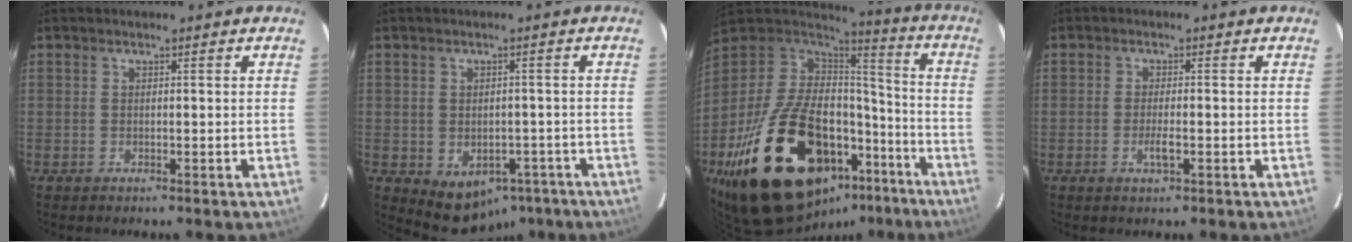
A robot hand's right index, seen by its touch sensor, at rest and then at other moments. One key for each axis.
{"total": 8.2, "fx": -4.6, "fy": 6.1, "fz": 3.0, "tx": -0.048, "ty": 0.012, "tz": -0.033}
{"total": 35.3, "fx": -19.3, "fy": 18.9, "fz": 22.7, "tx": -0.426, "ty": 0.000, "tz": -0.277}
{"total": 2.5, "fx": -0.9, "fy": 0.4, "fz": 2.3, "tx": -0.045, "ty": -0.003, "tz": -0.016}